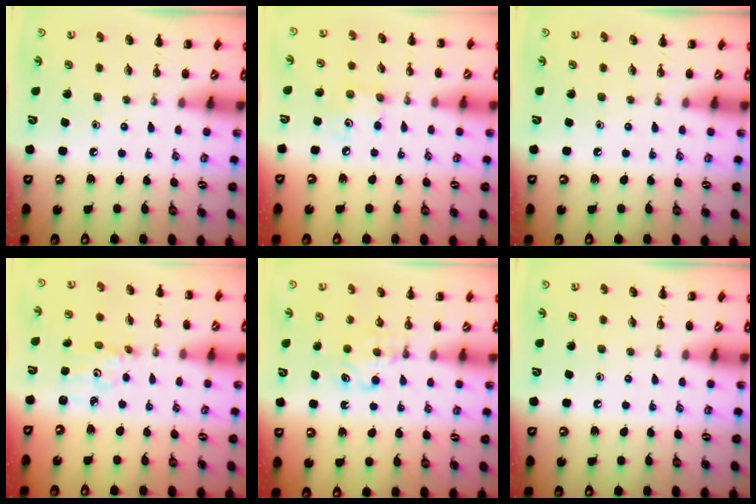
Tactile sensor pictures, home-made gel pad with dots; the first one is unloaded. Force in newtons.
{"total": 4.2, "press": 4.0, "slide": 1.0}
{"total": 0.0}
{"total": 2.5, "press": 2.4, "slide": 0.4}
{"total": 5.9, "press": 5.7, "slide": 1.8}
{"total": 0.0}